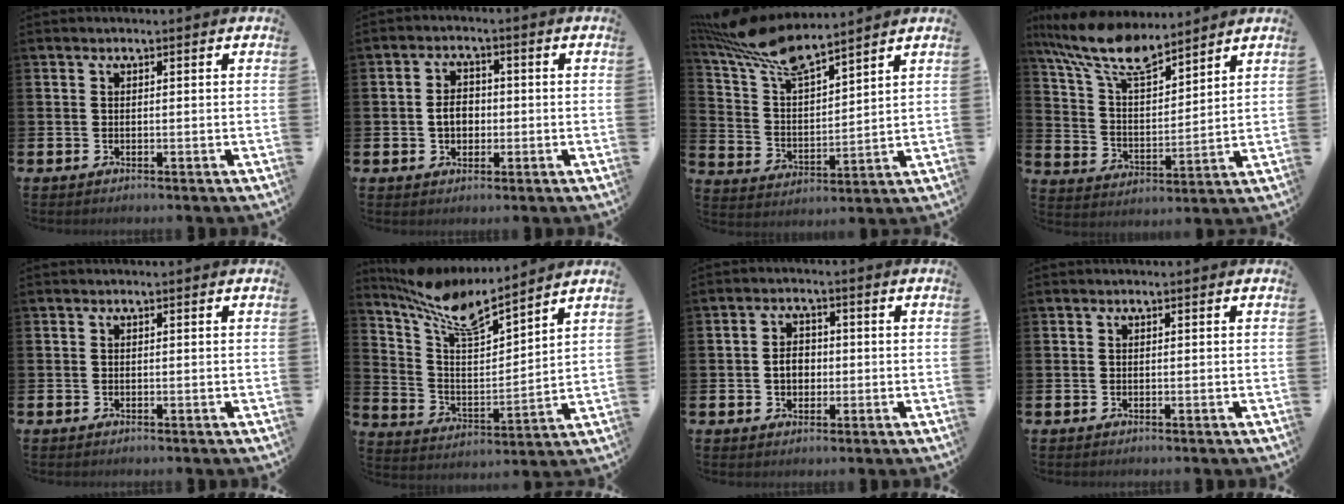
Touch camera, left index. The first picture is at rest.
{"total": 3.4, "force": [-0.4, 2.6, 2.2], "torque": [-0.024, -0.001, -0.015]}
{"total": 9.8, "force": [8.7, 1.9, 4.3], "torque": [-0.114, -0.043, 0.155]}
{"total": 10.4, "force": [8.9, 2.9, 4.5], "torque": [-0.123, -0.043, 0.159]}
{"total": 0.0}
{"total": 9.9, "force": [8.5, 2.1, 4.7], "torque": [-0.123, -0.047, 0.147]}
{"total": 3.1, "force": [-0.4, 2.4, 2.0], "torque": [-0.018, -0.002, -0.015]}
{"total": 0.0}